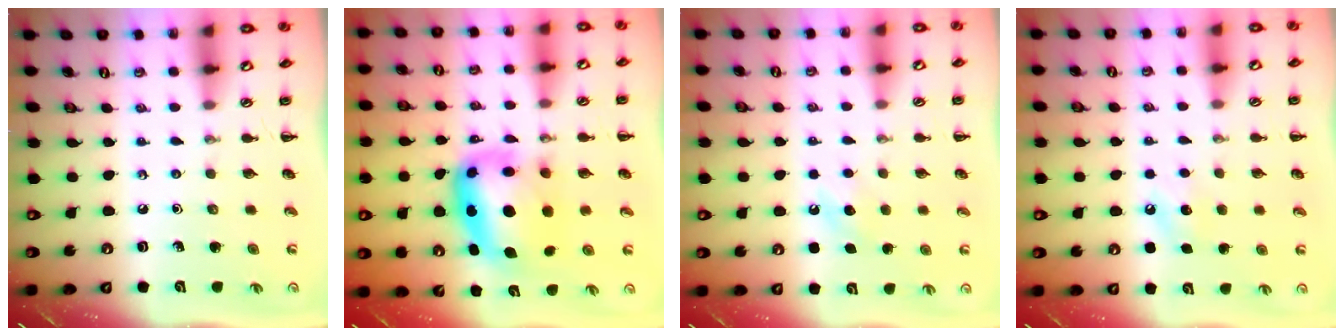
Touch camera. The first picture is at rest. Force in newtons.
{"total": 12.0, "press": 11.6, "slide": 3.2}
{"total": 5.7, "press": 5.5, "slide": 1.6}
{"total": 6.8, "press": 6.5, "slide": 1.9}